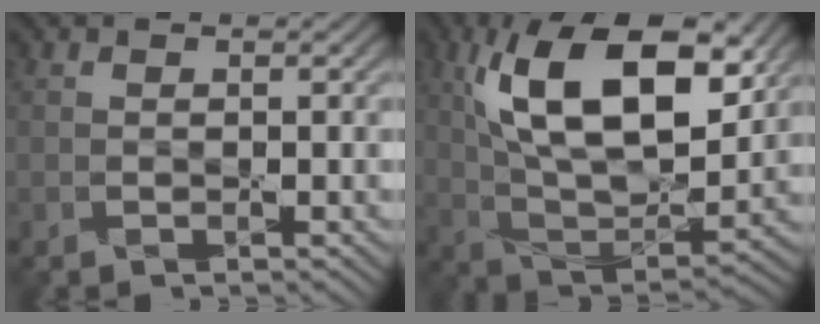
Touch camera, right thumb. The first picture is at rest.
{"total": 16.3, "force": [6.4, 7.8, 12.8], "torque": [-0.250, 0.004, 0.117]}